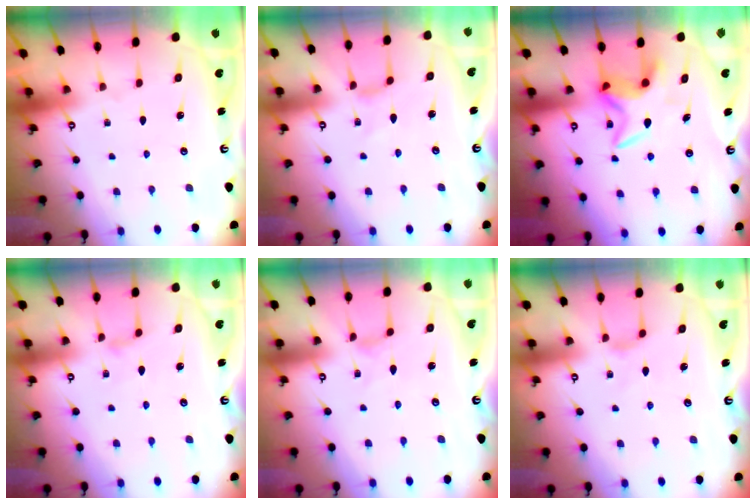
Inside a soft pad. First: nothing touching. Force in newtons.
{"total": 0.0}
{"total": 6.0, "press": 6.0, "slide": 0.4}
{"total": 1.3, "press": 1.2, "slide": 0.3}
{"total": 0.0}
{"total": 2.0, "press": 2.0, "slide": 0.4}